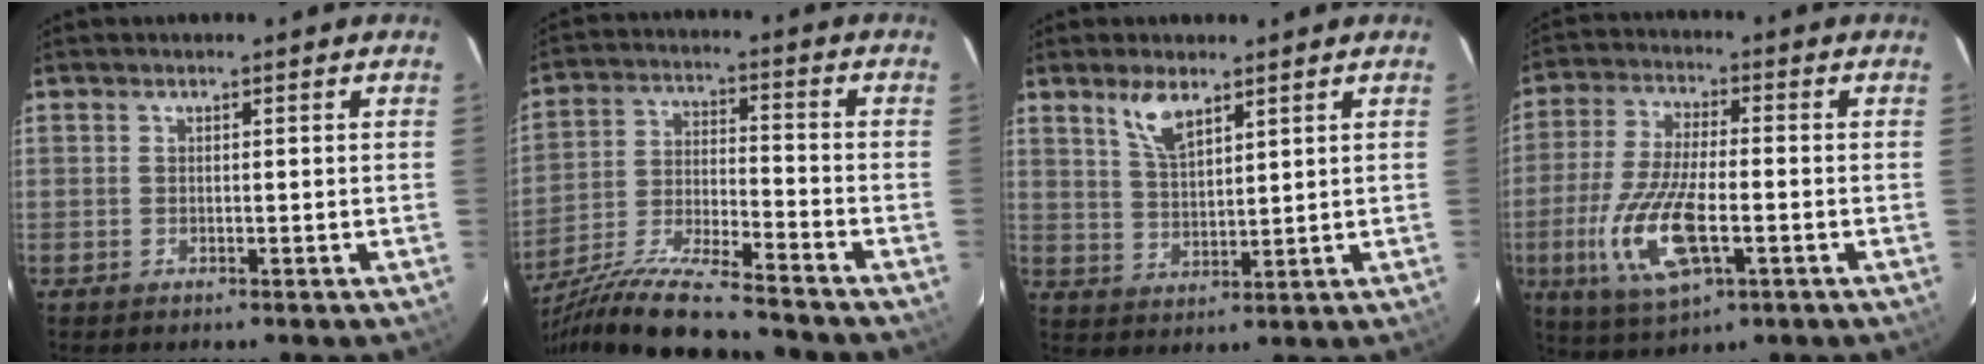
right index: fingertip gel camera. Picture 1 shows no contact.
{"total": 18.6, "force": [-16.1, 0.7, 9.2], "torque": [-0.187, -0.046, -0.284]}
{"total": 6.0, "force": [4.1, 2.2, 3.8], "torque": [-0.072, 0.001, 0.084]}
{"total": 14.4, "force": [-4.4, 5.2, 12.7], "torque": [-0.271, -0.017, -0.080]}